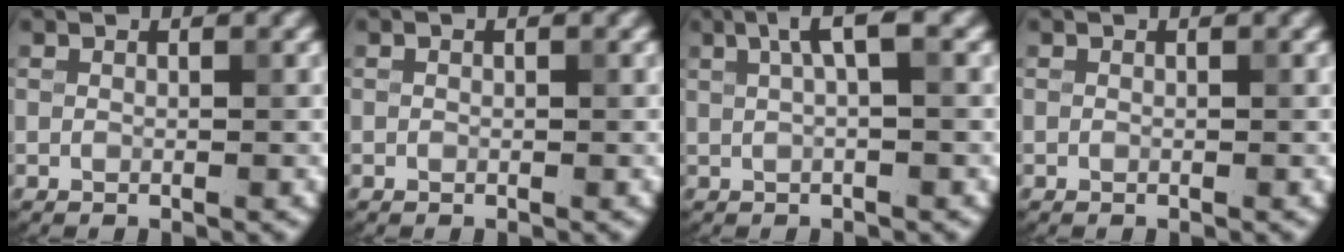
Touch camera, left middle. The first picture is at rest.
{"total": 0.0}
{"total": 2.8, "force": [1.0, 0.5, 2.6], "torque": [-0.041, 0.010, 0.017]}
{"total": 0.0}